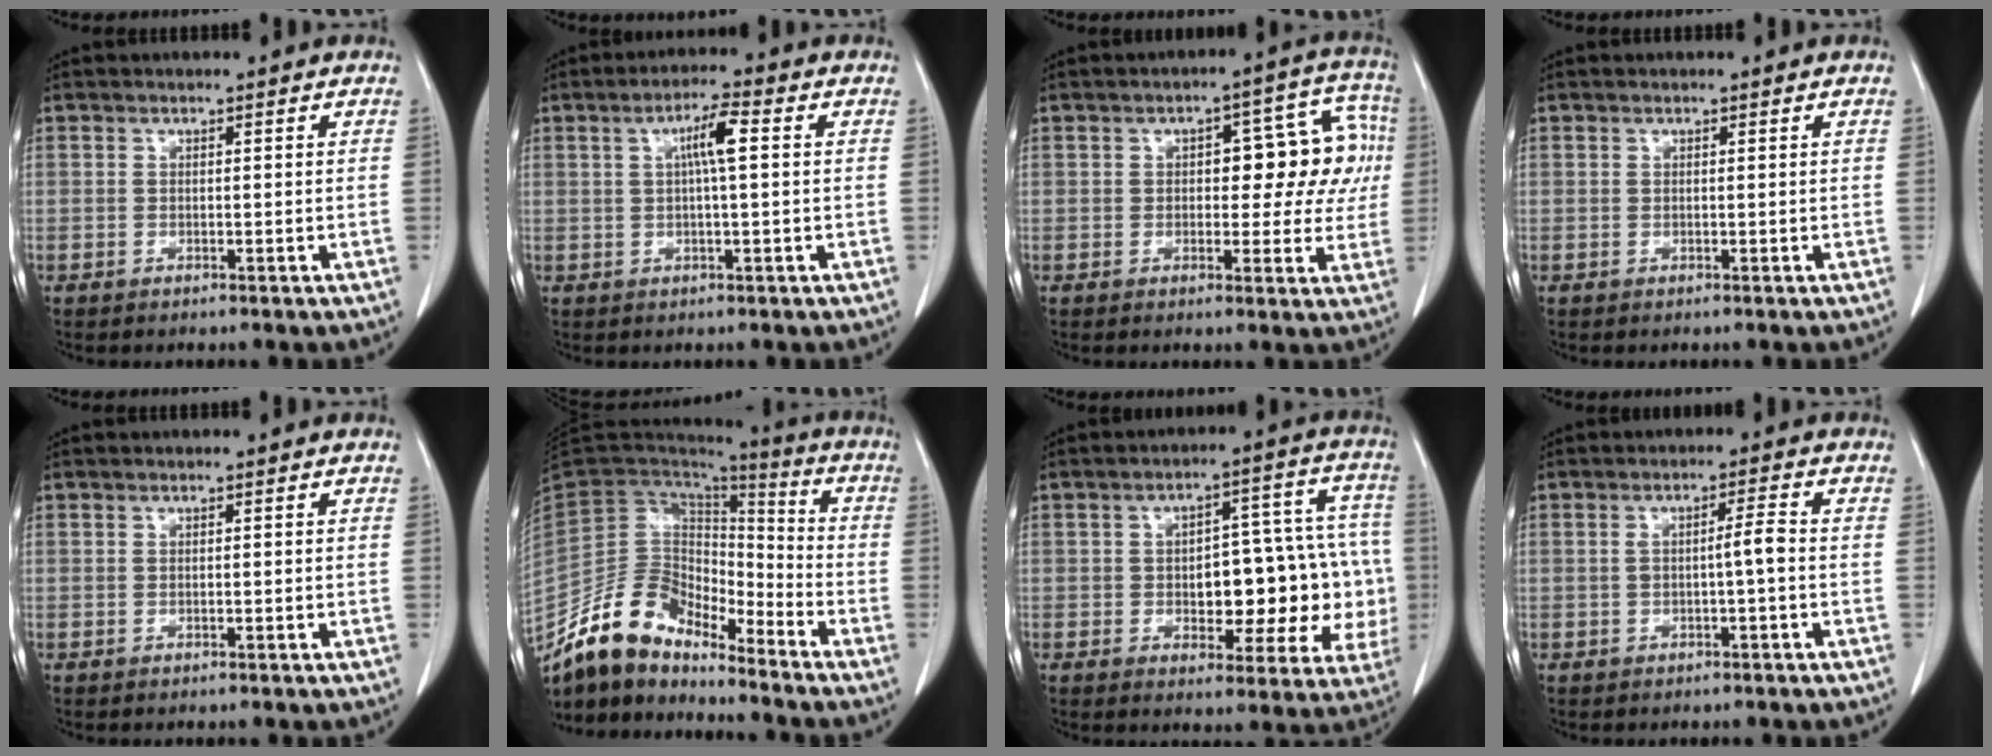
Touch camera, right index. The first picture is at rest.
{"total": 5.5, "force": [1.2, 0.9, 5.3], "torque": [-0.099, 0.013, 0.022]}
{"total": 14.0, "force": [1.5, 6.5, 12.3], "torque": [-0.161, 0.045, 0.026]}
{"total": 0.0}
{"total": 0.0}
{"total": 15.5, "force": [-13.0, 6.1, 5.9], "torque": [-0.106, 0.041, -0.243]}
{"total": 18.5, "force": [-1.9, 8.4, 16.3], "torque": [-0.185, 0.046, -0.001]}
{"total": 3.4, "force": [-0.4, 0.4, 3.4], "torque": [-0.064, 0.010, -0.003]}